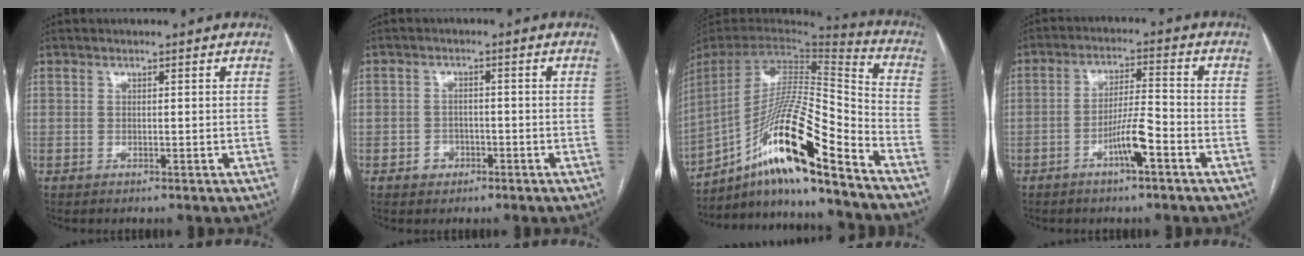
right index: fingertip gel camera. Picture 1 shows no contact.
{"total": 2.6, "force": [-1.2, 2.1, 0.8], "torque": [-0.008, 0.009, -0.017]}
{"total": 21.3, "force": [-14.3, 1.0, 15.8], "torque": [-0.301, 0.001, -0.258]}
{"total": 6.4, "force": [-3.2, 0.5, 5.6], "torque": [-0.107, 0.003, -0.057]}